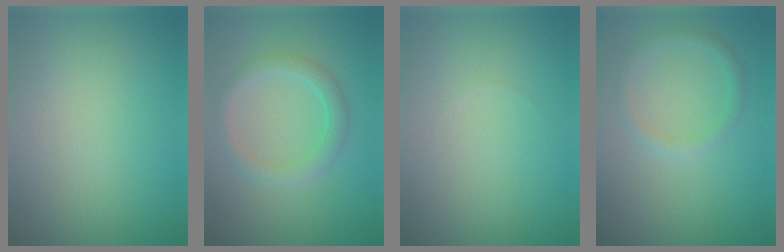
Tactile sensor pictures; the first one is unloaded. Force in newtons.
{"total": 2.4, "press": 2.4, "slide": 0.1}
{"total": 0.0}
{"total": 1.4, "press": 1.3, "slide": 0.2}